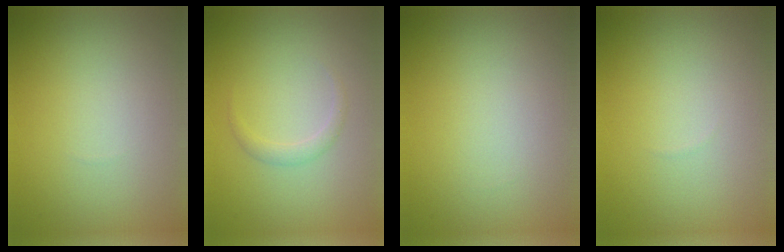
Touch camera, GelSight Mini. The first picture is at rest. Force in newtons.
{"total": 1.1, "press": 1.1, "slide": 0.0}
{"total": 0.0}
{"total": 0.0}